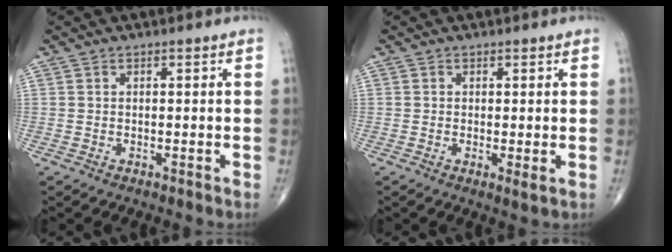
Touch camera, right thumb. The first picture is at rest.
{"total": 1.6, "force": [-0.1, 0.3, 1.5], "torque": [-0.031, -0.008, -0.004]}